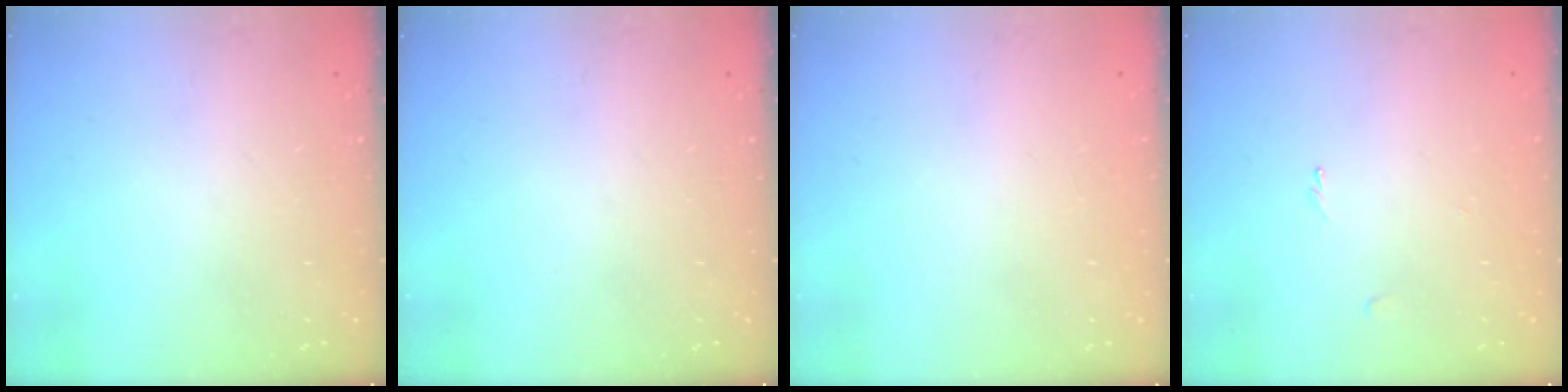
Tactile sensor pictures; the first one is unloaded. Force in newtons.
{"total": 0.0}
{"total": 1.9, "press": 1.9, "slide": 0.1}
{"total": 0.0}